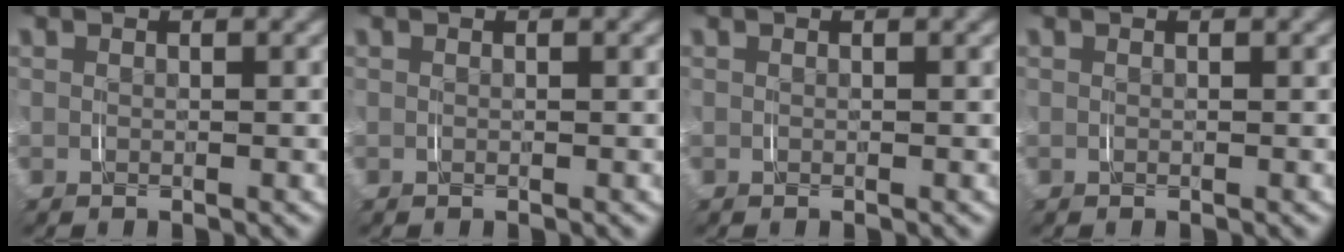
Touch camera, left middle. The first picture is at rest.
{"total": 0.0}
{"total": 0.0}
{"total": 0.0}